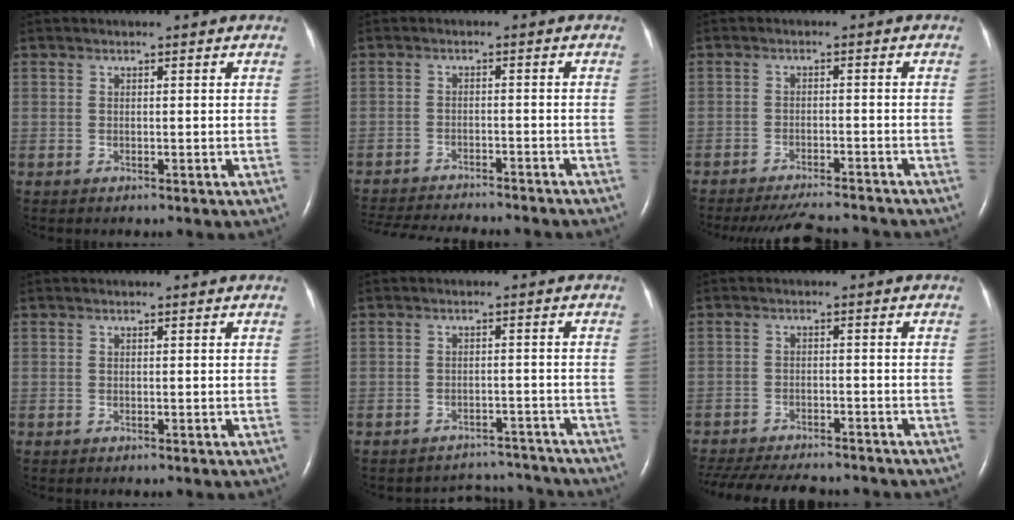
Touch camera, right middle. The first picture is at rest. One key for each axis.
{"total": 18.5, "fx": -16.6, "fy": 3.0, "fz": 7.6, "tx": -0.170, "ty": -0.034, "tz": -0.225}
{"total": 9.8, "fx": -9.3, "fy": 0.9, "fz": 2.8, "tx": -0.045, "ty": -0.011, "tz": -0.131}
{"total": 0.0}
{"total": 7.0, "fx": -6.7, "fy": 1.5, "fz": -1.2, "tx": 0.015, "ty": 0.023, "tz": -0.082}
{"total": 17.0, "fx": -14.9, "fy": 4.4, "fz": 7.0, "tx": -0.176, "ty": -0.025, "tz": -0.210}